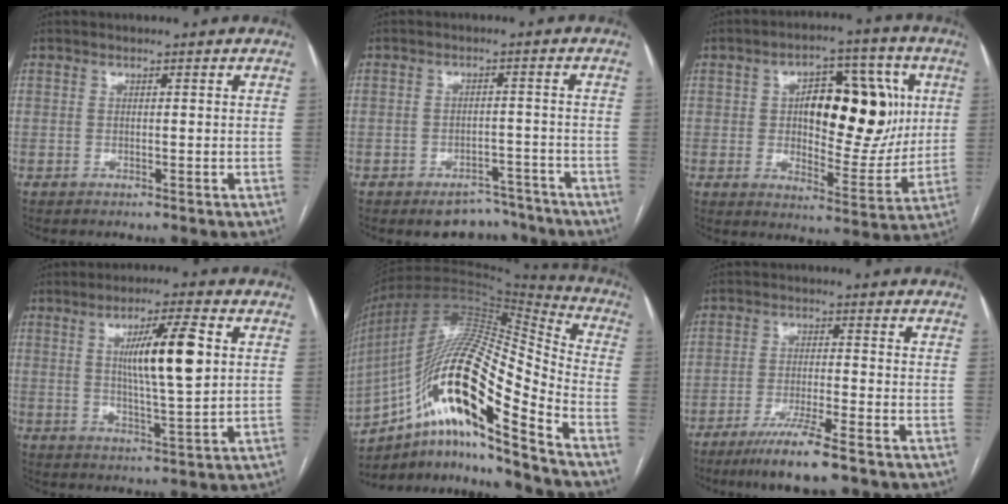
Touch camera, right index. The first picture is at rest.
{"total": 6.1, "force": [-5.3, 2.8, 1.0], "torque": [0.008, 0.011, -0.074]}
{"total": 16.9, "force": [2.9, 7.5, 14.8], "torque": [-0.208, 0.027, 0.052]}
{"total": 10.5, "force": [2.3, 1.0, 10.2], "torque": [-0.171, 0.000, 0.040]}
{"total": 23.7, "force": [-12.6, 3.4, 19.8], "torque": [-0.374, 0.008, -0.220]}
{"total": 8.5, "force": [-5.9, 0.0, 6.0], "torque": [-0.107, -0.022, -0.103]}